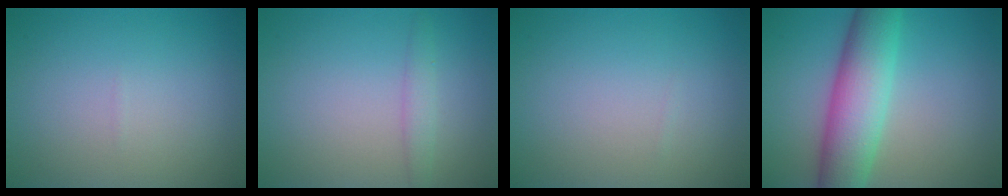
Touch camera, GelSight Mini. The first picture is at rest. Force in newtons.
{"total": 1.5, "press": 1.5, "slide": 0.1}
{"total": 0.0}
{"total": 7.8, "press": 7.8, "slide": 0.1}